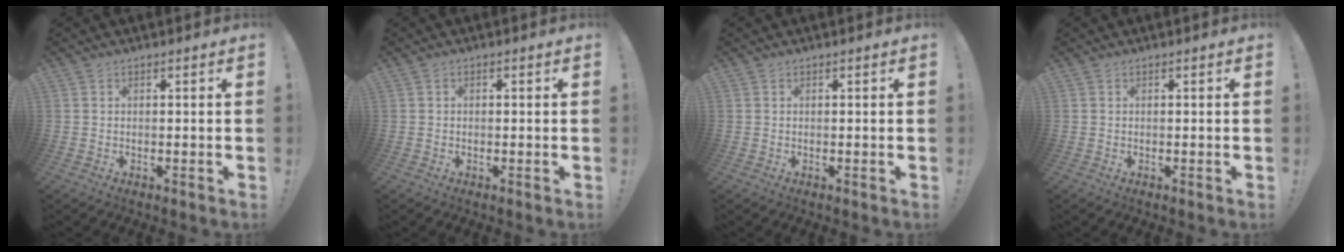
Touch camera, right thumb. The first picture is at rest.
{"total": 0.6, "force": [-0.4, 0.5, 0.2], "torque": [-0.005, 0.002, -0.007]}
{"total": 0.0}
{"total": 0.0}